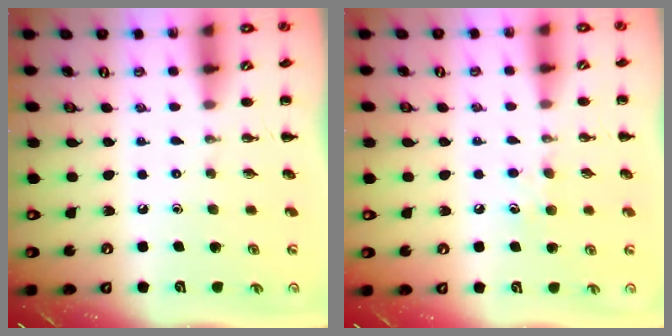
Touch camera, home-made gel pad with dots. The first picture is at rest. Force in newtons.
{"total": 5.5, "press": 5.3, "slide": 1.4}